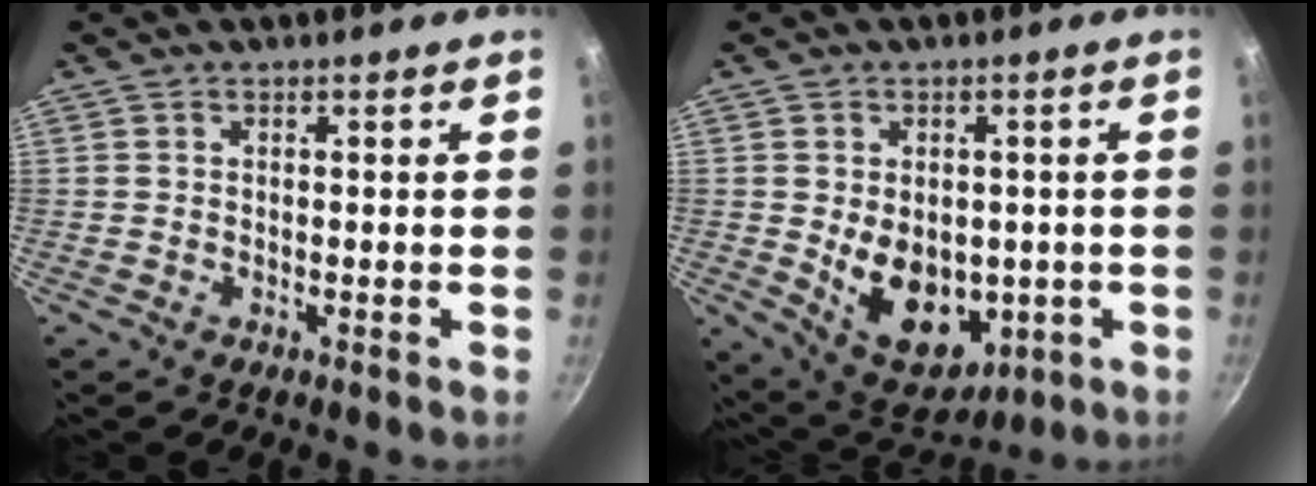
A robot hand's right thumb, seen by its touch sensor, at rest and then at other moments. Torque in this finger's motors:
{"motor_torque": [-0.53, 1.06, 0.09, -0.03, 0.06]}